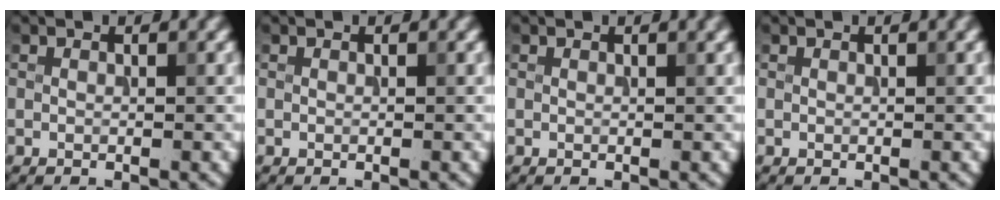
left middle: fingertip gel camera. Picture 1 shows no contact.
{"total": 0.0}
{"total": 1.0, "force": [0.6, 0.3, 0.8], "torque": [-0.003, 0.005, 0.006]}
{"total": 0.7, "force": [0.3, 0.2, 0.6], "torque": [-0.004, 0.007, 0.003]}